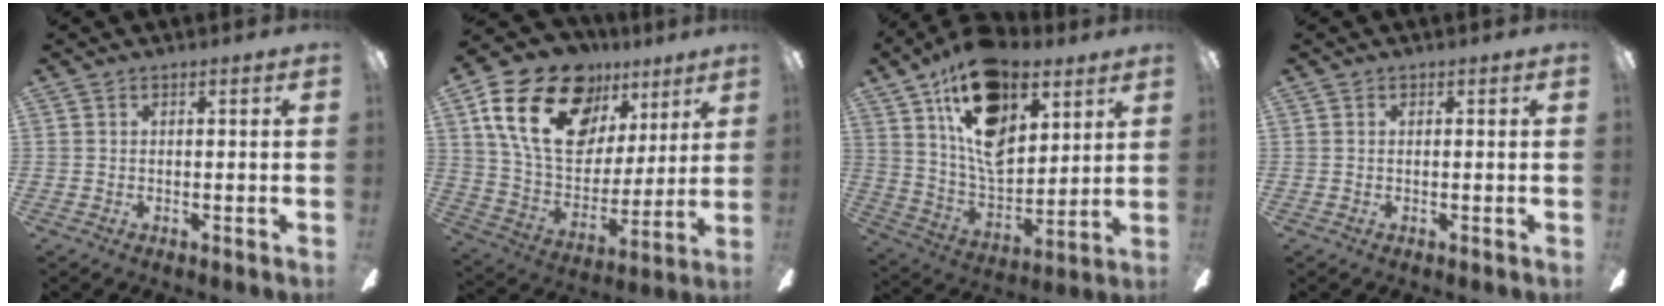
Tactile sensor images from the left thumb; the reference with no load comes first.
{"total": 24.3, "force": [12.3, 15.3, 14.4], "torque": [-0.252, -0.052, 0.219]}
{"total": 20.2, "force": [10.5, 11.6, 12.7], "torque": [-0.240, -0.054, 0.184]}
{"total": 0.0}